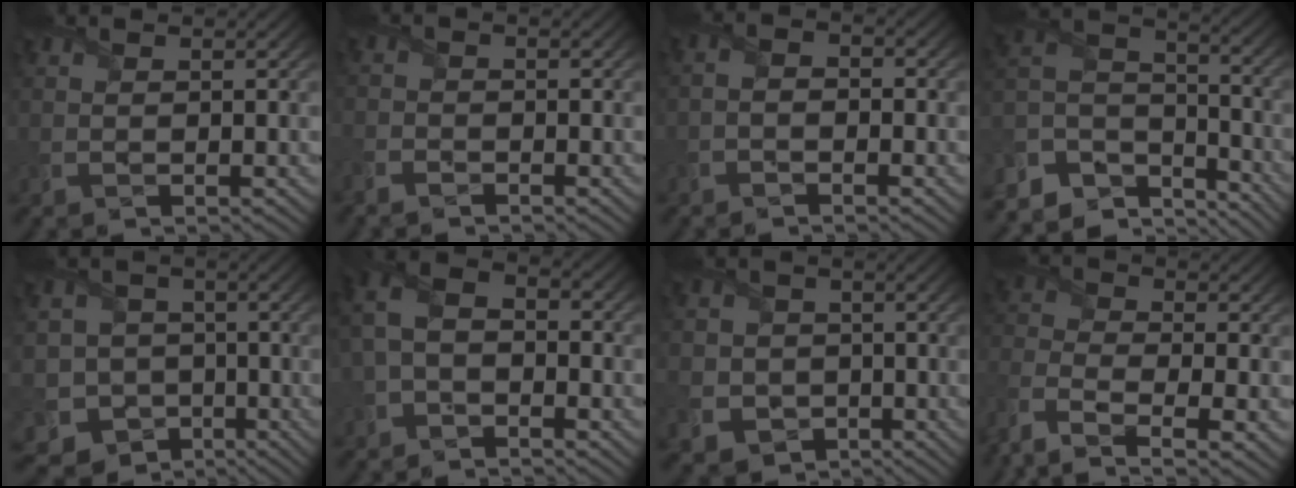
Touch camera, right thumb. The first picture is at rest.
{"total": 2.7, "force": [-2.3, 1.2, 0.6], "torque": [-0.017, -0.003, -0.053]}
{"total": 1.9, "force": [-1.4, 0.9, 0.9], "torque": [-0.010, 0.009, -0.033]}
{"total": 10.3, "force": [-7.8, 5.3, 4.2], "torque": [-0.112, -0.011, -0.149]}
{"total": 10.7, "force": [-4.3, 9.4, 2.5], "torque": [-0.094, -0.017, -0.094]}
{"total": 6.4, "force": [-2.1, 4.3, 4.2], "torque": [-0.100, 0.000, -0.055]}
{"total": 6.2, "force": [-1.6, 5.8, 1.1], "torque": [-0.053, -0.004, -0.057]}
{"total": 10.5, "force": [-7.3, 3.9, 6.4], "torque": [-0.158, -0.027, -0.147]}